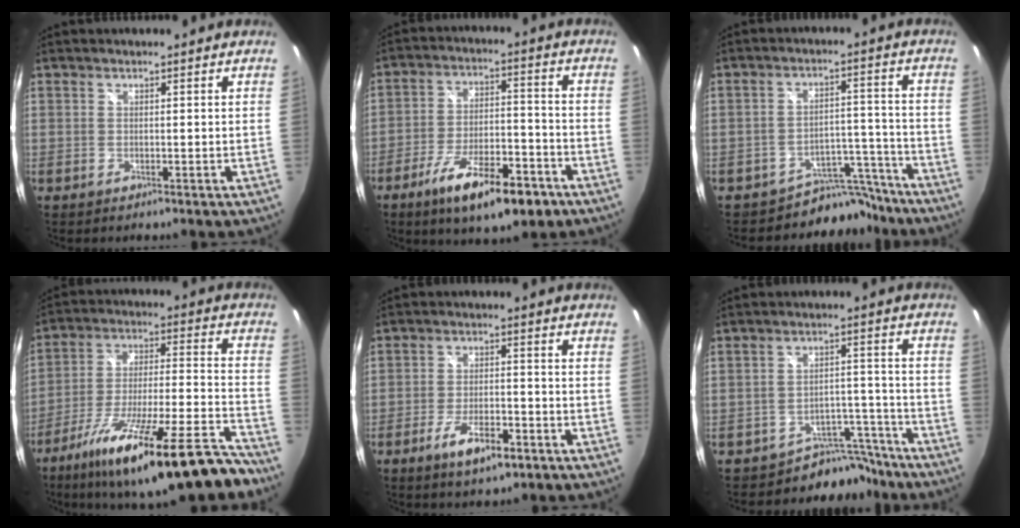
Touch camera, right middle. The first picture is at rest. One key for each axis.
{"total": 15.7, "fx": -9.7, "fy": 5.0, "fz": 11.3, "tx": -0.202, "ty": -0.016, "tz": -0.152}
{"total": 9.2, "fx": -8.3, "fy": 4.0, "fz": 0.1, "tx": 0.010, "ty": 0.044, "tz": -0.116}
{"total": 27.0, "fx": -20.5, "fy": 4.4, "fz": 17.1, "tx": -0.280, "ty": -0.051, "tz": -0.312}
{"total": 8.1, "fx": -4.7, "fy": 2.7, "fz": 6.0, "tx": -0.129, "ty": -0.013, "tz": -0.077}
{"total": 8.5, "fx": -7.6, "fy": 3.9, "fz": 0.1, "tx": 0.008, "ty": 0.038, "tz": -0.106}